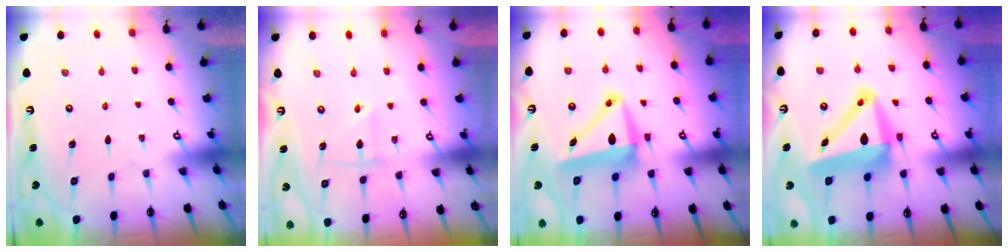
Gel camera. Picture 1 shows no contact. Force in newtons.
{"total": 3.6, "press": 3.5, "slide": 1.0}
{"total": 9.4, "press": 9.2, "slide": 1.7}
{"total": 14.0, "press": 13.6, "slide": 3.3}